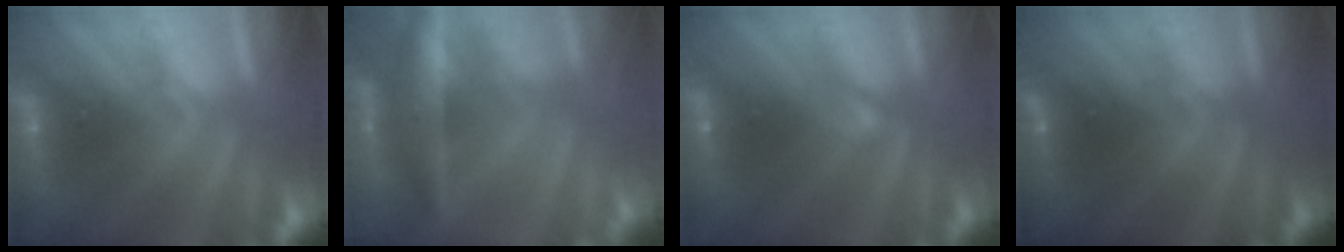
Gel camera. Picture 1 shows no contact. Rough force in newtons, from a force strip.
{"total": 6.2}
{"total": 2.2}
{"total": 1.3}